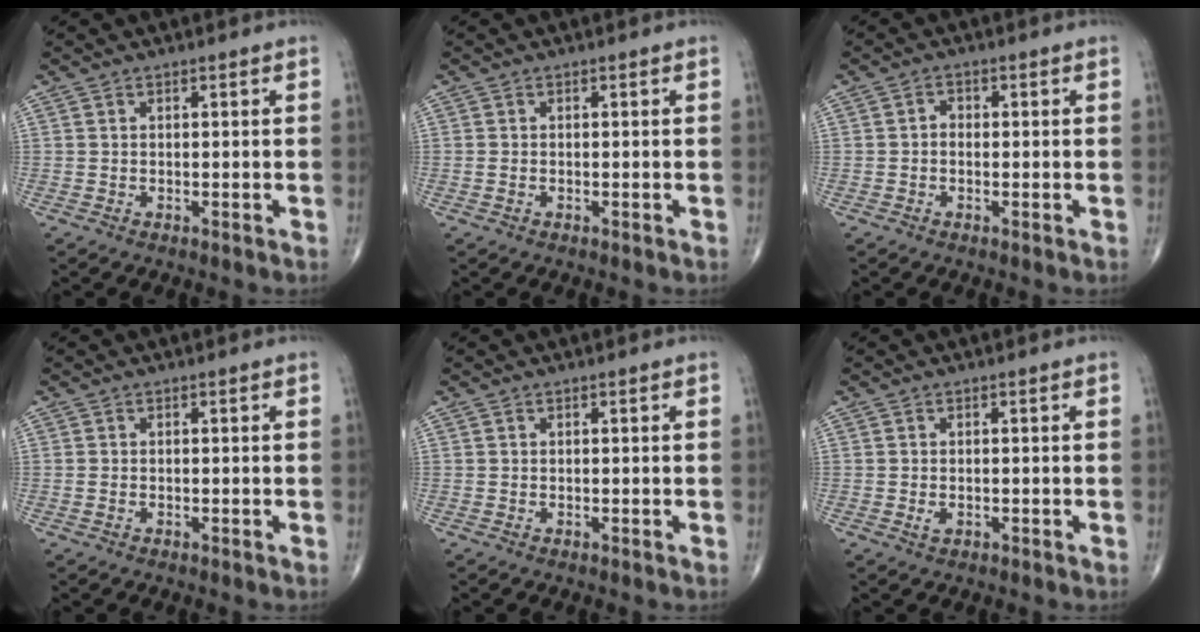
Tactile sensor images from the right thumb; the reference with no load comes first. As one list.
[{"total": 0.8, "force": [-0.2, 0.5, 0.6], "torque": [-0.020, 0.002, -0.002]}, {"total": 1.5, "force": [-0.2, 1.2, 0.9], "torque": [-0.008, 0.006, -0.007]}, {"total": 0.6, "force": [-0.2, 0.4, 0.5], "torque": [-0.016, 0.002, -0.001]}, {"total": 0.0}, {"total": 1.2, "force": [-0.4, 0.7, 0.9], "torque": [-0.017, 0.000, -0.006]}]